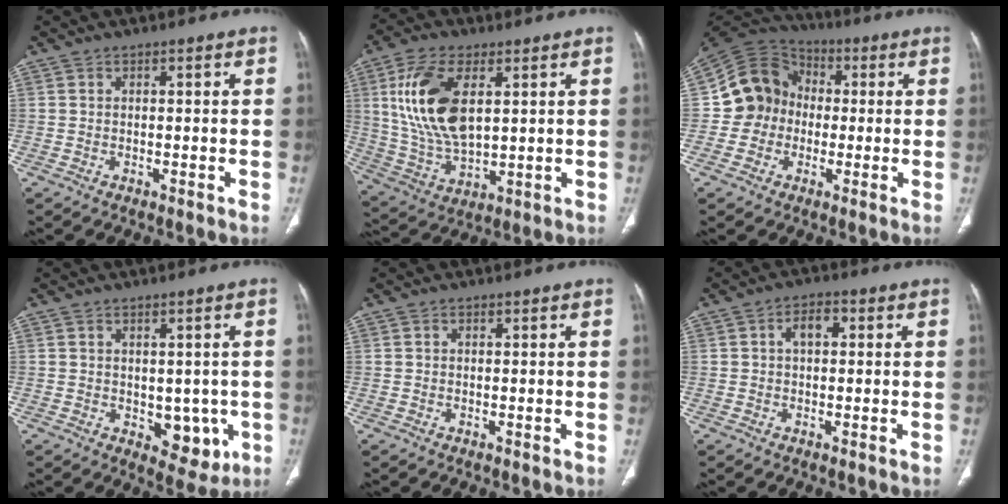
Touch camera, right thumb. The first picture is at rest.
{"total": 16.7, "force": [4.5, 8.6, 13.6], "torque": [-0.270, -0.014, 0.095]}
{"total": 11.4, "force": [-0.9, 10.6, 4.1], "torque": [-0.045, 0.029, -0.027]}
{"total": 6.8, "force": [-1.1, 4.6, 5.0], "torque": [-0.026, -0.008, -0.002]}
{"total": 0.0}
{"total": 3.7, "force": [0.6, 2.3, 2.9], "torque": [-0.043, 0.014, 0.007]}